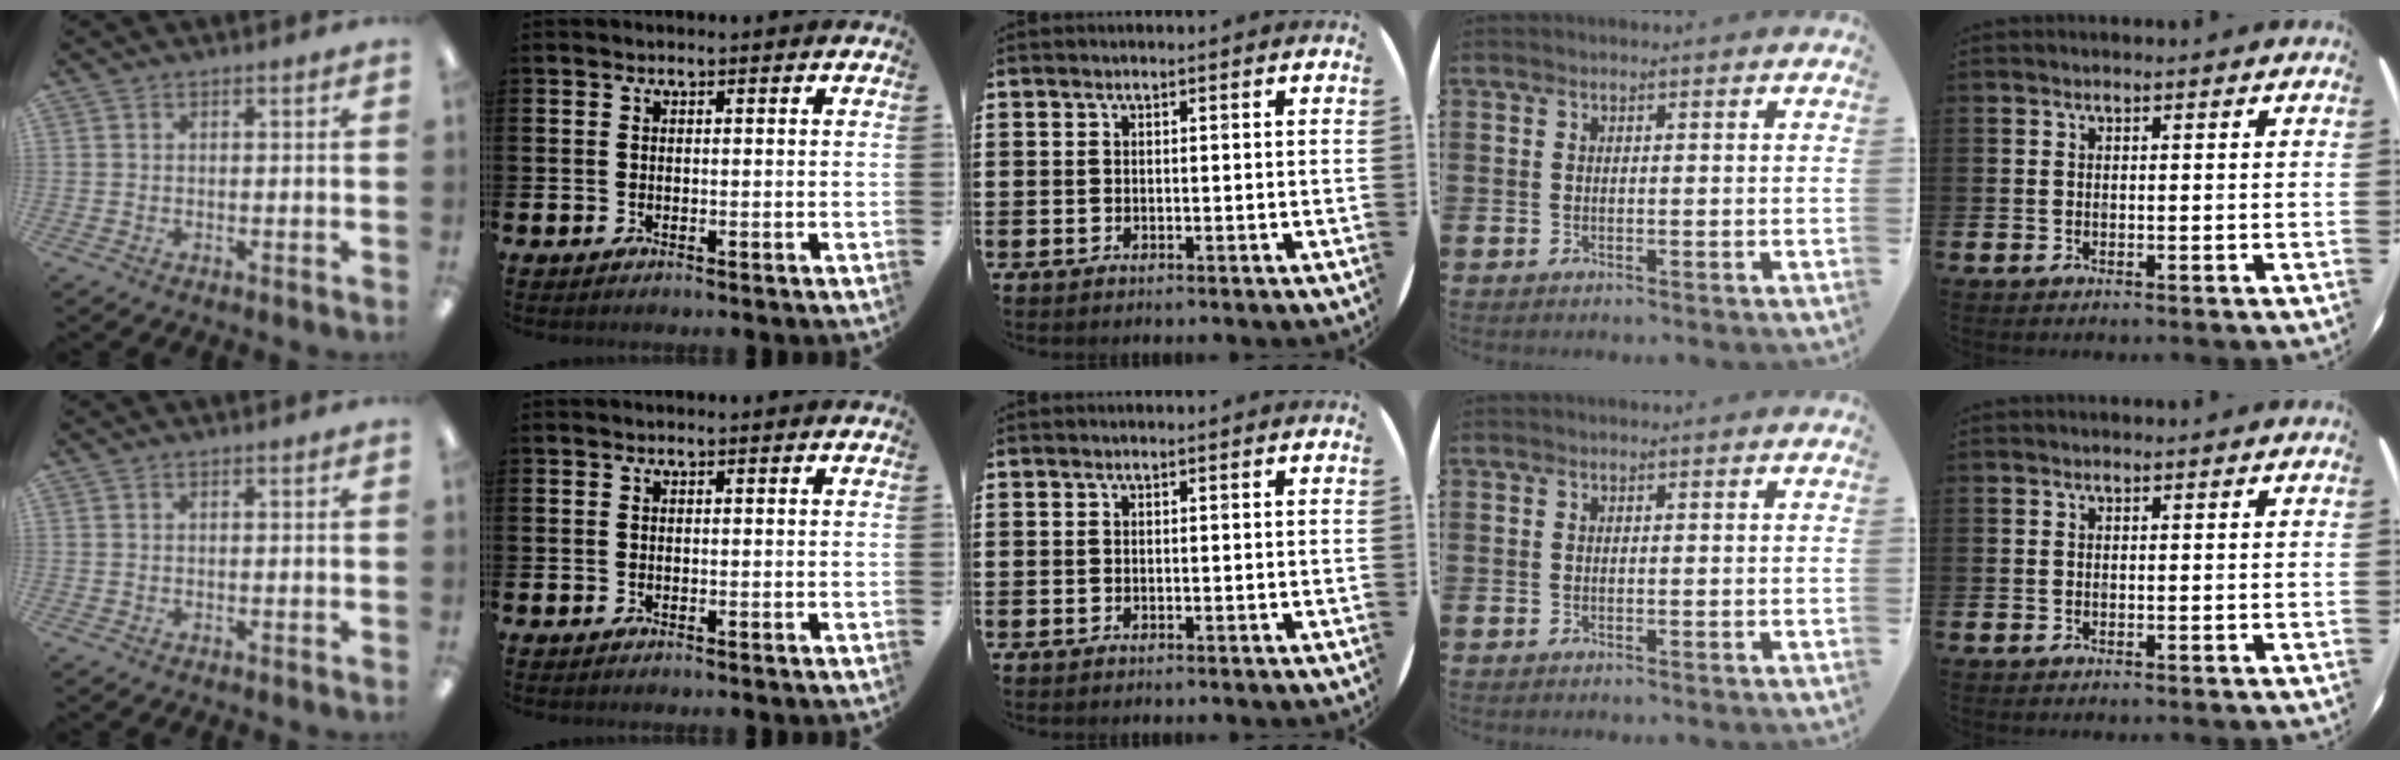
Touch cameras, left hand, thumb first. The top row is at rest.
{}